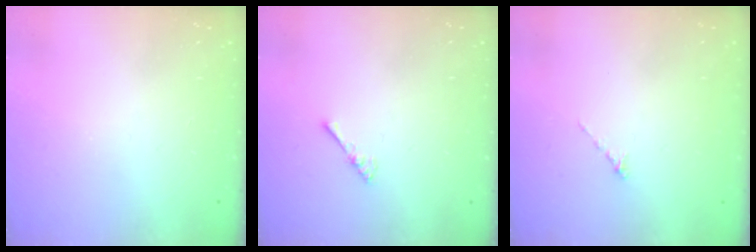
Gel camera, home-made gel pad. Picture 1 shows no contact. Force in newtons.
{"total": 2.4, "press": 2.4, "slide": 0.5}
{"total": 0.0}